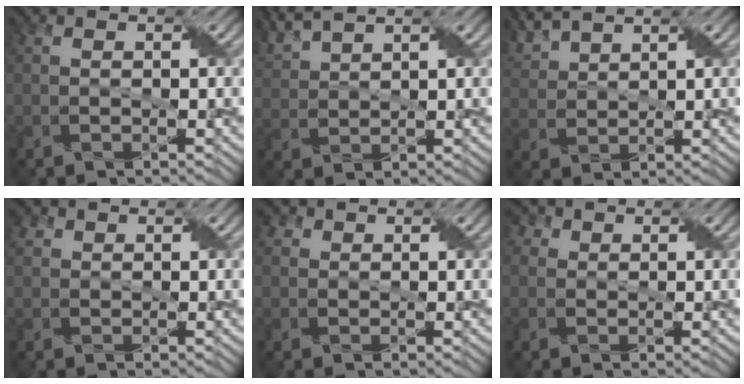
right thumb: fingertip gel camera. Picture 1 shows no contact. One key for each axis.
{"total": 4.4, "fx": 3.8, "fy": 0.7, "fz": 2.1, "tx": -0.064, "ty": 0.018, "tz": 0.084}
{"total": 4.5, "fx": 3.8, "fy": 1.2, "fz": 2.2, "tx": -0.067, "ty": 0.017, "tz": 0.083}
{"total": 1.5, "fx": 0.9, "fy": 1.2, "fz": 0.3, "tx": -0.010, "ty": 0.005, "tz": 0.016}
{"total": 2.2, "fx": 1.3, "fy": 1.6, "fz": 0.6, "tx": -0.018, "ty": 0.002, "tz": 0.015}
{"total": 2.7, "fx": 1.5, "fy": 2.1, "fz": 0.9, "tx": -0.030, "ty": 0.003, "tz": 0.018}